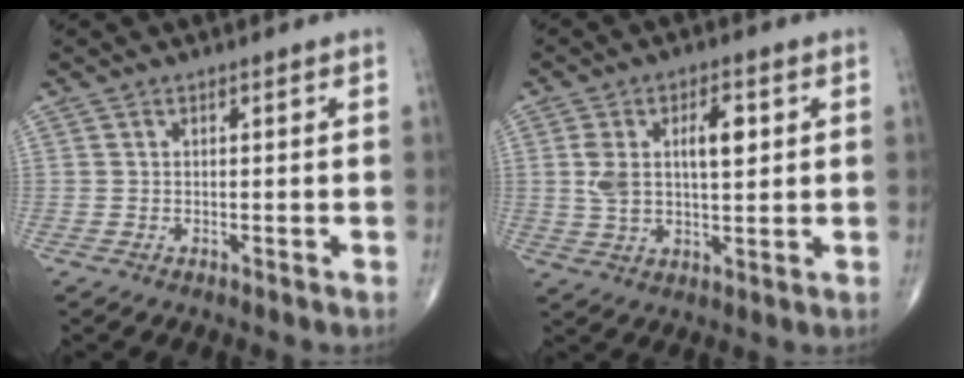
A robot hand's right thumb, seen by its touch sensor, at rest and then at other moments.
{"total": 9.7, "force": [2.2, 4.7, 8.2], "torque": [-0.141, 0.004, 0.041]}